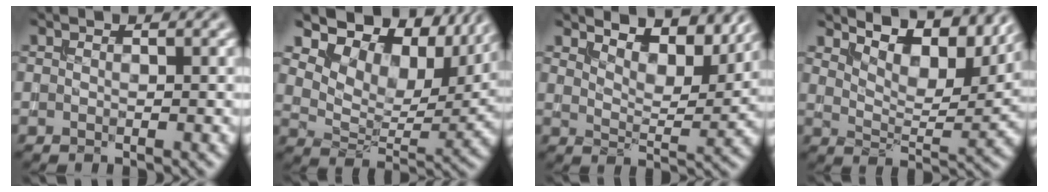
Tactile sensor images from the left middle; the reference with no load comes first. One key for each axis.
{"total": 13.0, "fx": 8.7, "fy": 6.8, "fz": 6.8, "tx": -0.130, "ty": 0.013, "tz": 0.138}
{"total": 6.8, "fx": 5.8, "fy": 1.9, "fz": 3.0, "tx": -0.054, "ty": 0.002, "tz": 0.078}
{"total": 8.7, "fx": 7.0, "fy": 2.7, "fz": 4.5, "tx": -0.076, "ty": 0.001, "tz": 0.102}